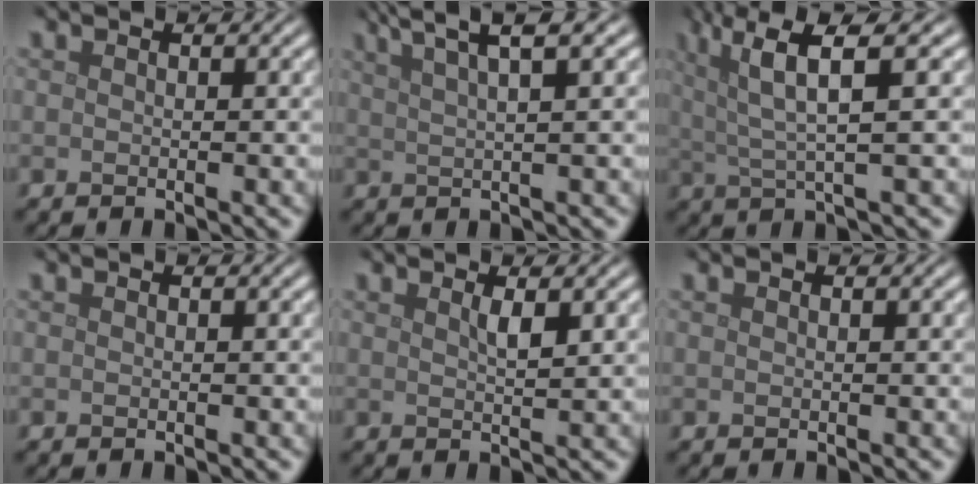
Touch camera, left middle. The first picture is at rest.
{"total": 6.1, "force": [4.1, 1.2, 4.4], "torque": [-0.057, 0.020, 0.048]}
{"total": 6.1, "force": [3.0, 1.2, 5.2], "torque": [-0.093, 0.013, 0.056]}
{"total": 0.0}
{"total": 1.4, "force": [0.7, 0.3, 1.2], "torque": [-0.022, -0.001, 0.012]}
{"total": 0.0}